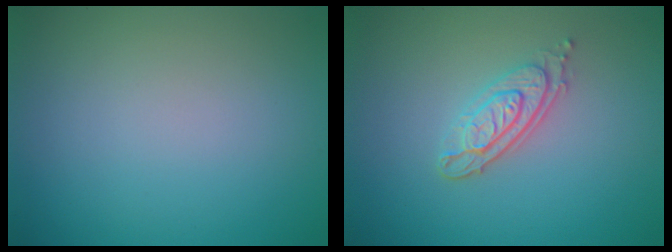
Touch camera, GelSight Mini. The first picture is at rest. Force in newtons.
{"total": 3.1, "press": 2.6, "slide": 1.7}